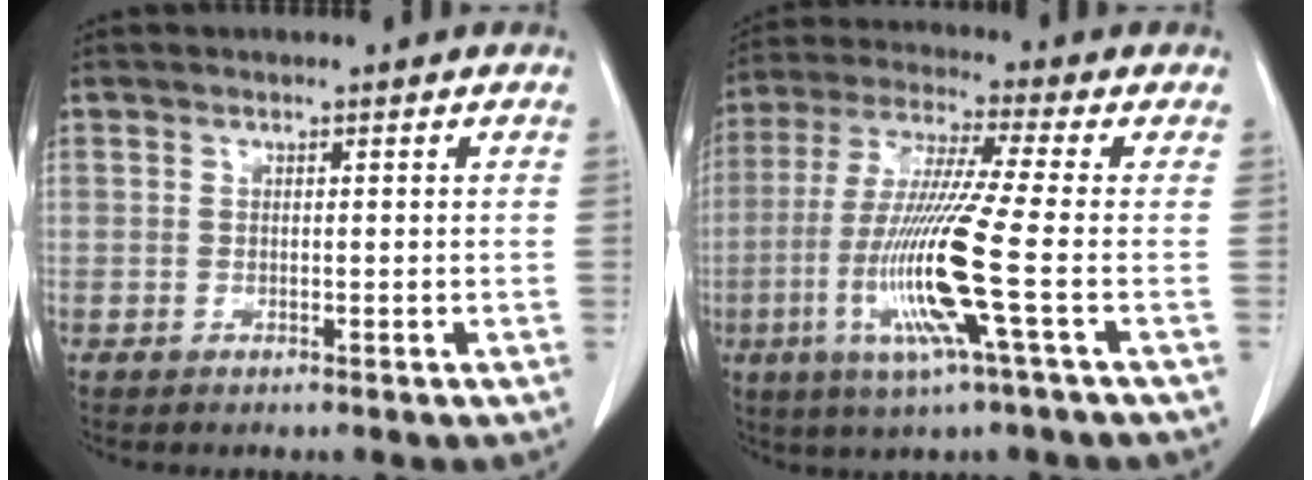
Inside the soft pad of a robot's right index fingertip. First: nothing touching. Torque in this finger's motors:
{"motor_torque": [2.14, 0.00, 1.05, 0.21]}